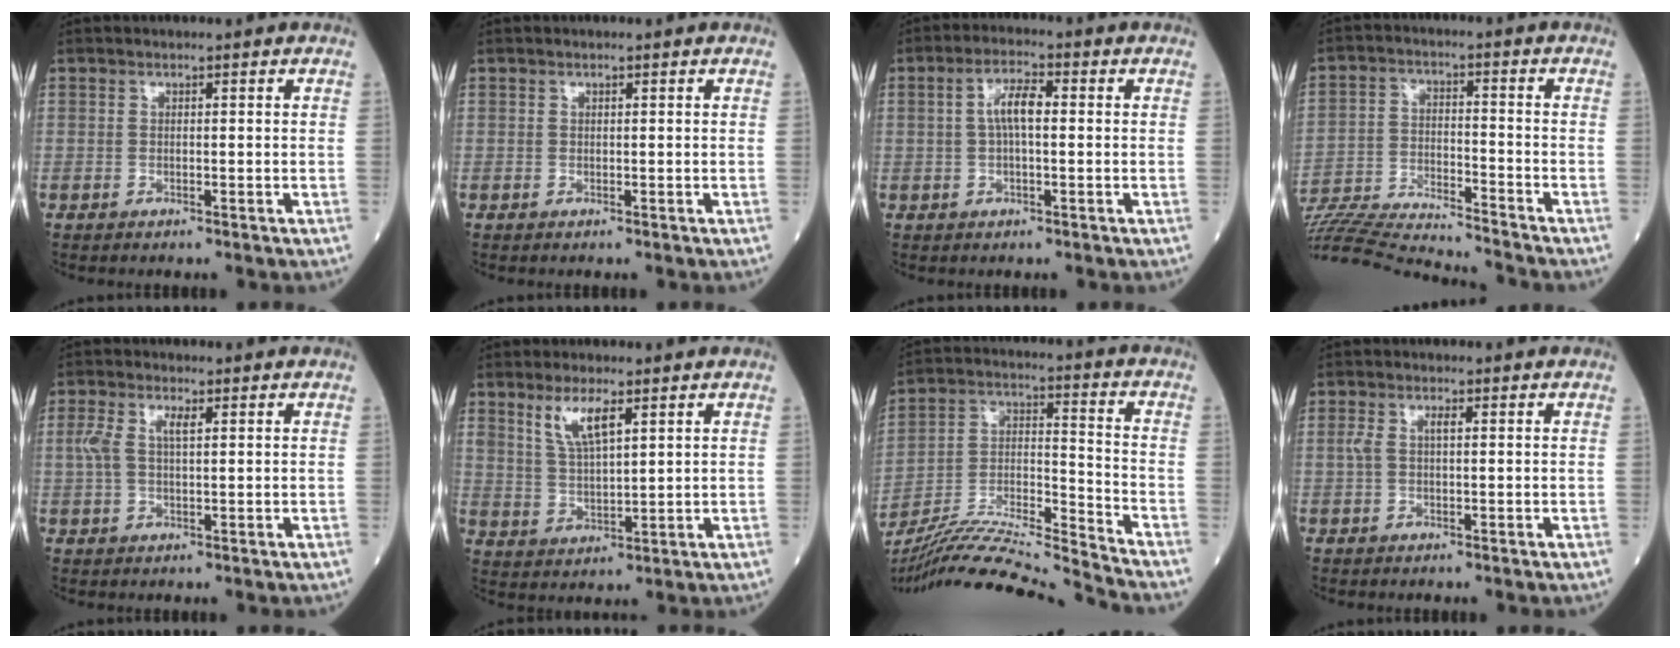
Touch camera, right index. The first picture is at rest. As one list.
[{"total": 0.0}, {"total": 4.6, "force": [0.4, 1.3, 4.4], "torque": [-0.086, 0.014, 0.005]}, {"total": 19.1, "force": [-18.3, 0.1, 5.5], "torque": [-0.118, -0.013, -0.294]}, {"total": 4.3, "force": [1.1, 1.6, 3.8], "torque": [-0.096, 0.017, 0.023]}, {"total": 6.2, "force": [3.3, 1.6, 5.0], "torque": [-0.104, -0.002, 0.068]}, {"total": 18.7, "force": [-17.7, -1.9, 5.7], "torque": [-0.109, 0.003, -0.310]}, {"total": 2.4, "force": [0.4, 0.9, 2.2], "torque": [-0.054, 0.013, 0.010]}]